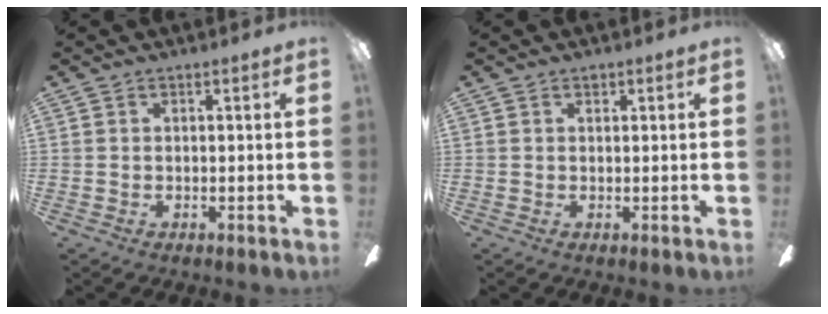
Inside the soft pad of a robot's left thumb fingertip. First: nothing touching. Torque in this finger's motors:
{"motor_torque": [0.13, -0.01, 0.40, -0.18, 0.00]}